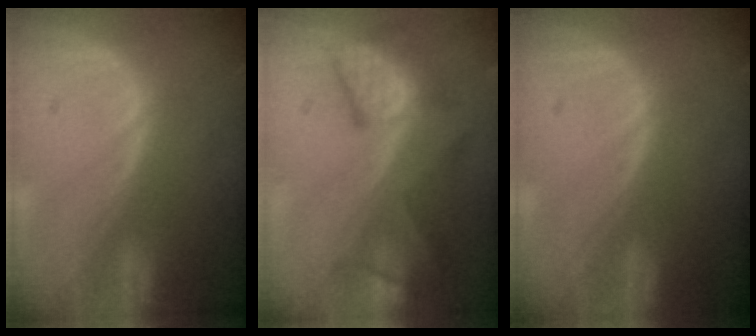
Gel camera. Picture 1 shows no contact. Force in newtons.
{"total": 8.4, "press": 8.1, "slide": 2.2}
{"total": 0.0}